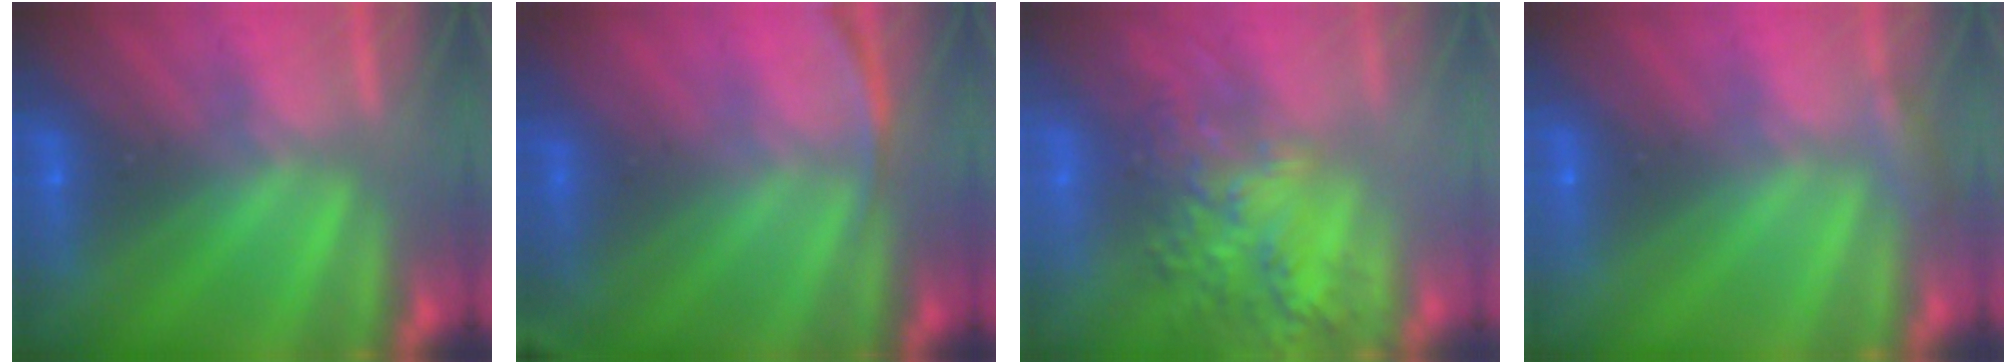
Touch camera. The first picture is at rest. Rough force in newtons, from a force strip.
{"total": 2.4}
{"total": 8.1}
{"total": 2.3}